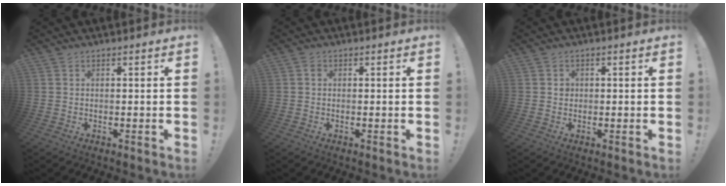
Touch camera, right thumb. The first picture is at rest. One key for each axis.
{"total": 0.8, "fx": 0.0, "fy": 0.8, "fz": 0.3, "tx": 0.000, "ty": 0.001, "tz": -0.001}
{"total": 1.6, "fx": 0.2, "fy": 1.5, "fz": 0.5, "tx": -0.002, "ty": 0.001, "tz": 0.000}